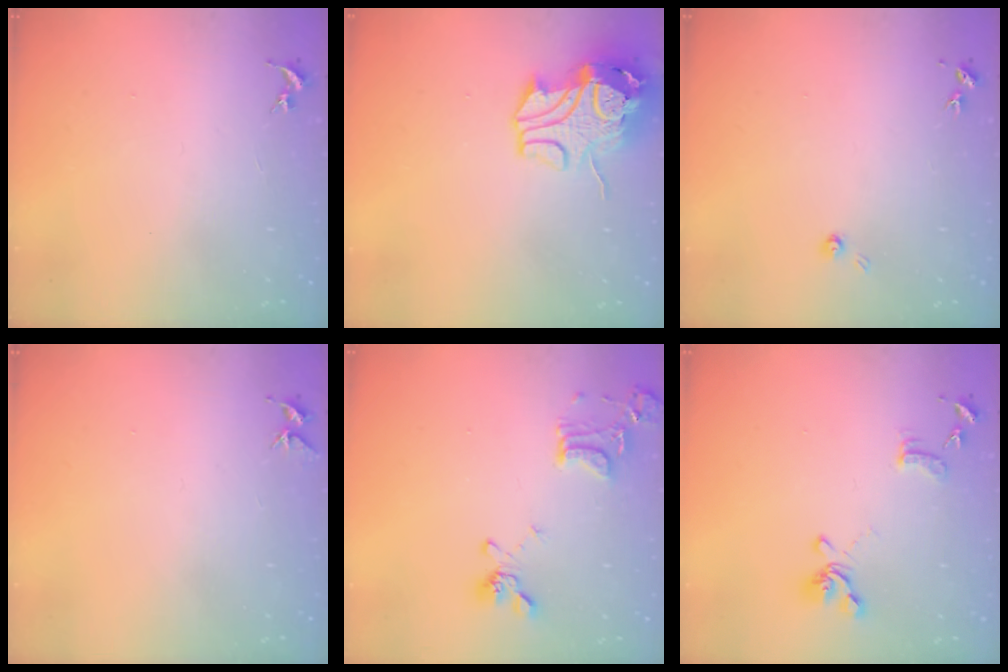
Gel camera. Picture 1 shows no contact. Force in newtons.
{"total": 13.3, "press": 13.1, "slide": 2.0}
{"total": 3.7, "press": 3.7, "slide": 0.4}
{"total": 5.0, "press": 4.9, "slide": 0.5}
{"total": 15.8, "press": 15.7, "slide": 1.4}
{"total": 13.1, "press": 13.0, "slide": 1.2}